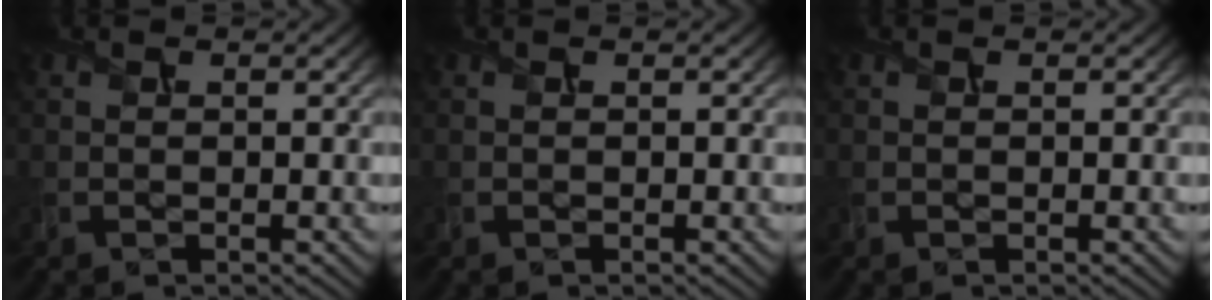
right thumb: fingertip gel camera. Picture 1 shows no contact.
{"total": 0.0}
{"total": 0.0}